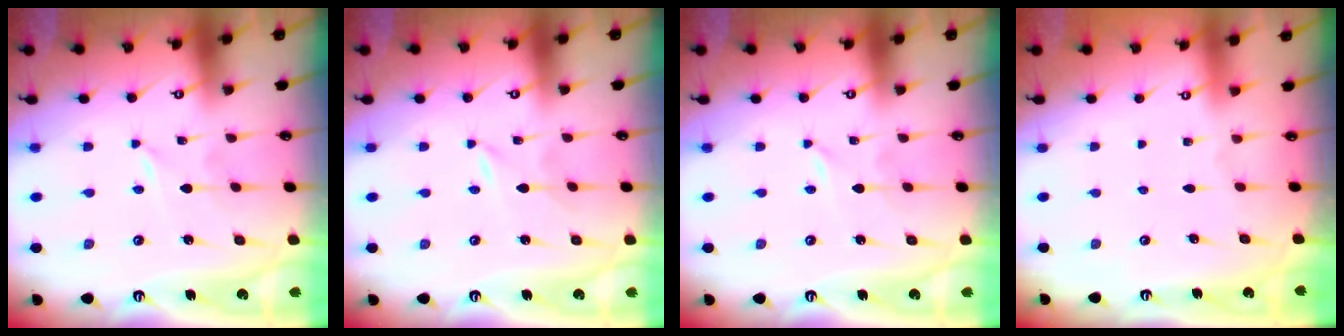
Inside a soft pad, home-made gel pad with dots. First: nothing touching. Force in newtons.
{"total": 0.0}
{"total": 0.0}
{"total": 0.0}